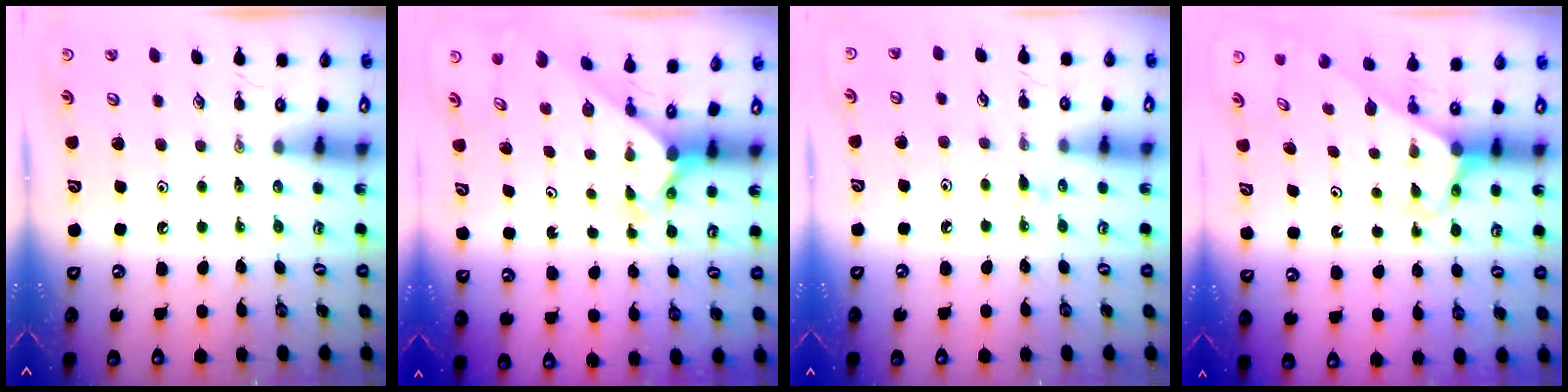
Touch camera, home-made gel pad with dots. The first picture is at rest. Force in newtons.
{"total": 2.4, "press": 2.4, "slide": 0.3}
{"total": 5.9, "press": 5.9, "slide": 0.6}
{"total": 2.7, "press": 2.7, "slide": 0.1}